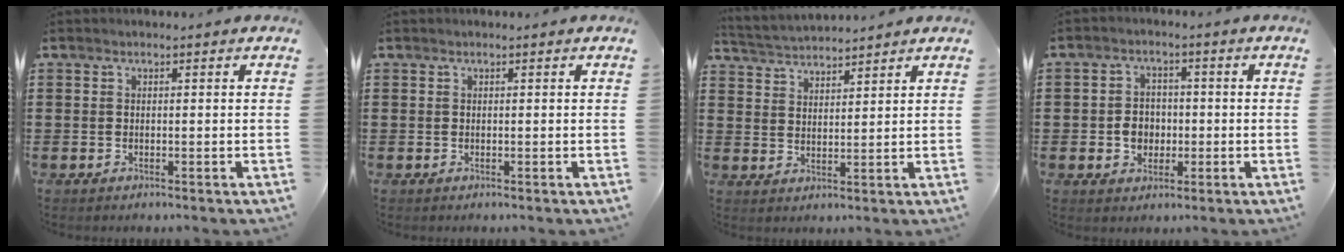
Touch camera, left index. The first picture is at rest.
{"total": 0.0}
{"total": 3.0, "force": [3.0, 0.1, 0.0], "torque": [-0.012, -0.012, 0.053]}
{"total": 4.3, "force": [-0.6, 3.5, 2.5], "torque": [-0.047, 0.005, -0.016]}